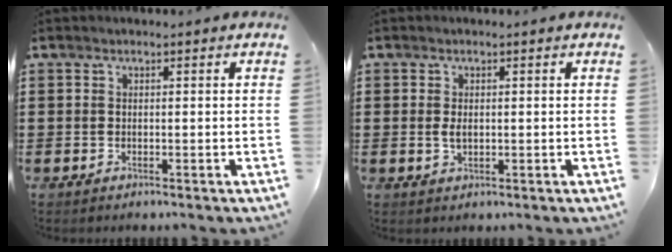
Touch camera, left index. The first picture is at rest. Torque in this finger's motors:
{"motor_torque": [0.73, 0.63, 0.28, 0.05]}